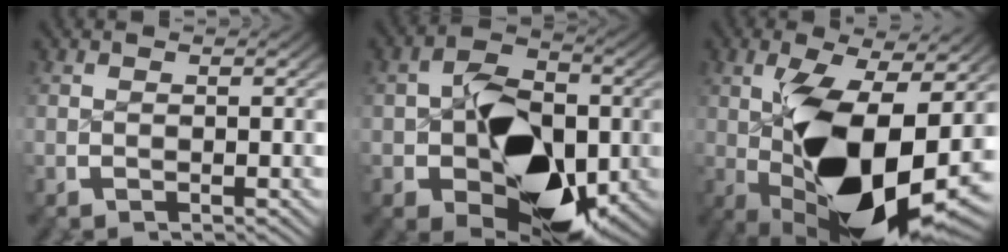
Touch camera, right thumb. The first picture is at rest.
{"total": 15.6, "force": [-2.5, 10.1, 11.6], "torque": [-0.196, -0.057, -0.019]}
{"total": 18.3, "force": [-2.0, 9.3, 15.7], "torque": [-0.271, -0.040, -0.006]}